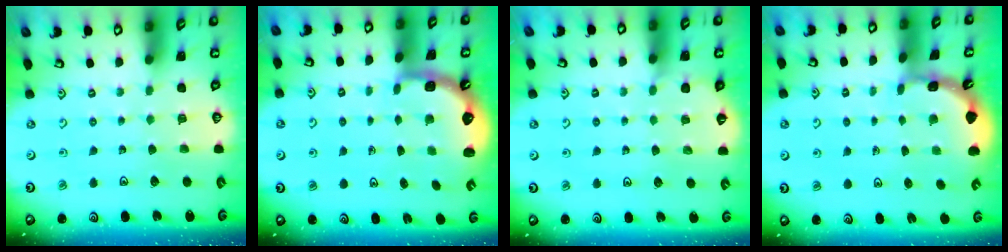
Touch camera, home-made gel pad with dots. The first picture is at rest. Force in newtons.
{"total": 2.3, "press": 2.0, "slide": 1.2}
{"total": 2.9, "press": 2.8, "slide": 0.4}
{"total": 1.9, "press": 1.9, "slide": 0.1}